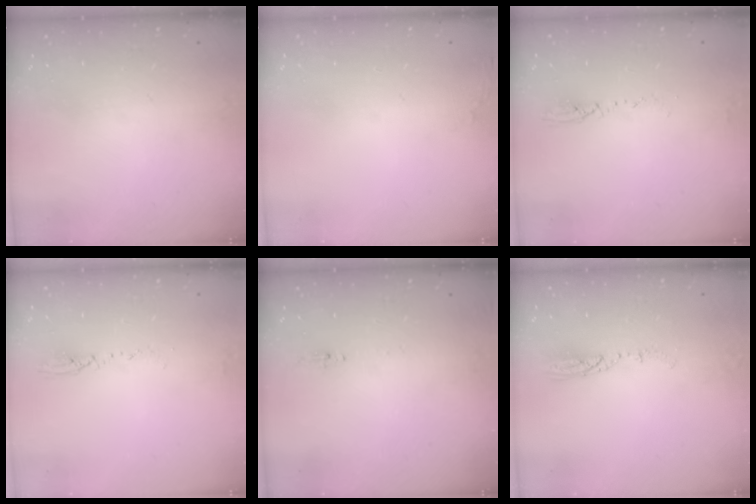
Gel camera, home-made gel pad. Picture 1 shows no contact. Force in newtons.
{"total": 7.0, "press": 4.6, "slide": 5.3}
{"total": 3.9, "press": 3.8, "slide": 1.2}
{"total": 3.9, "press": 3.8, "slide": 1.2}
{"total": 4.6, "press": 4.4, "slide": 1.6}
{"total": 4.8, "press": 4.7, "slide": 1.0}